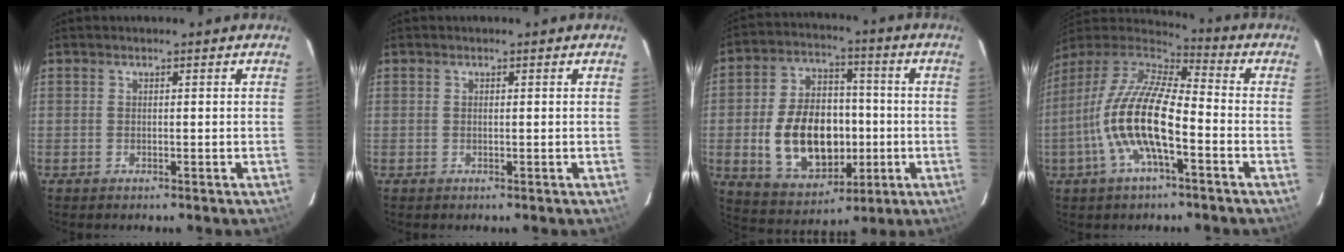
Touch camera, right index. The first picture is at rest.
{"total": 0.0}
{"total": 17.5, "force": [-2.7, 11.6, 12.9], "torque": [-0.264, 0.018, -0.022]}
{"total": 16.7, "force": [-5.1, 5.1, 15.0], "torque": [-0.293, -0.009, -0.102]}